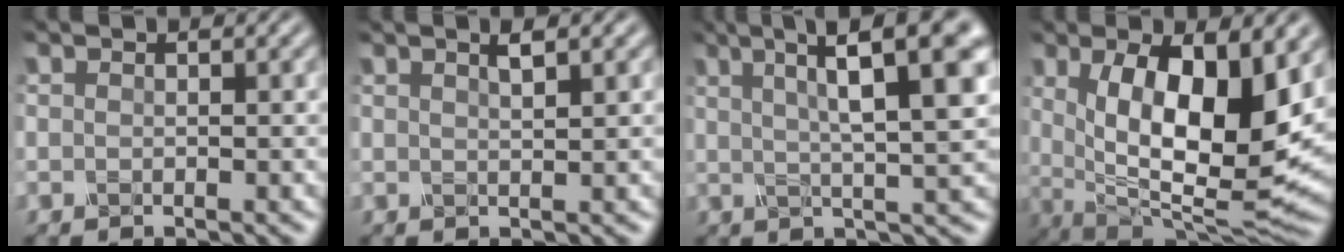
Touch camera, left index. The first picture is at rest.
{"total": 1.9, "force": [0.9, 0.5, 1.6], "torque": [-0.013, 0.007, 0.007]}
{"total": 10.2, "force": [3.8, 2.1, 9.2], "torque": [-0.124, 0.024, 0.058]}
{"total": 12.7, "force": [1.7, 5.2, 11.5], "torque": [-0.186, -0.025, 0.033]}